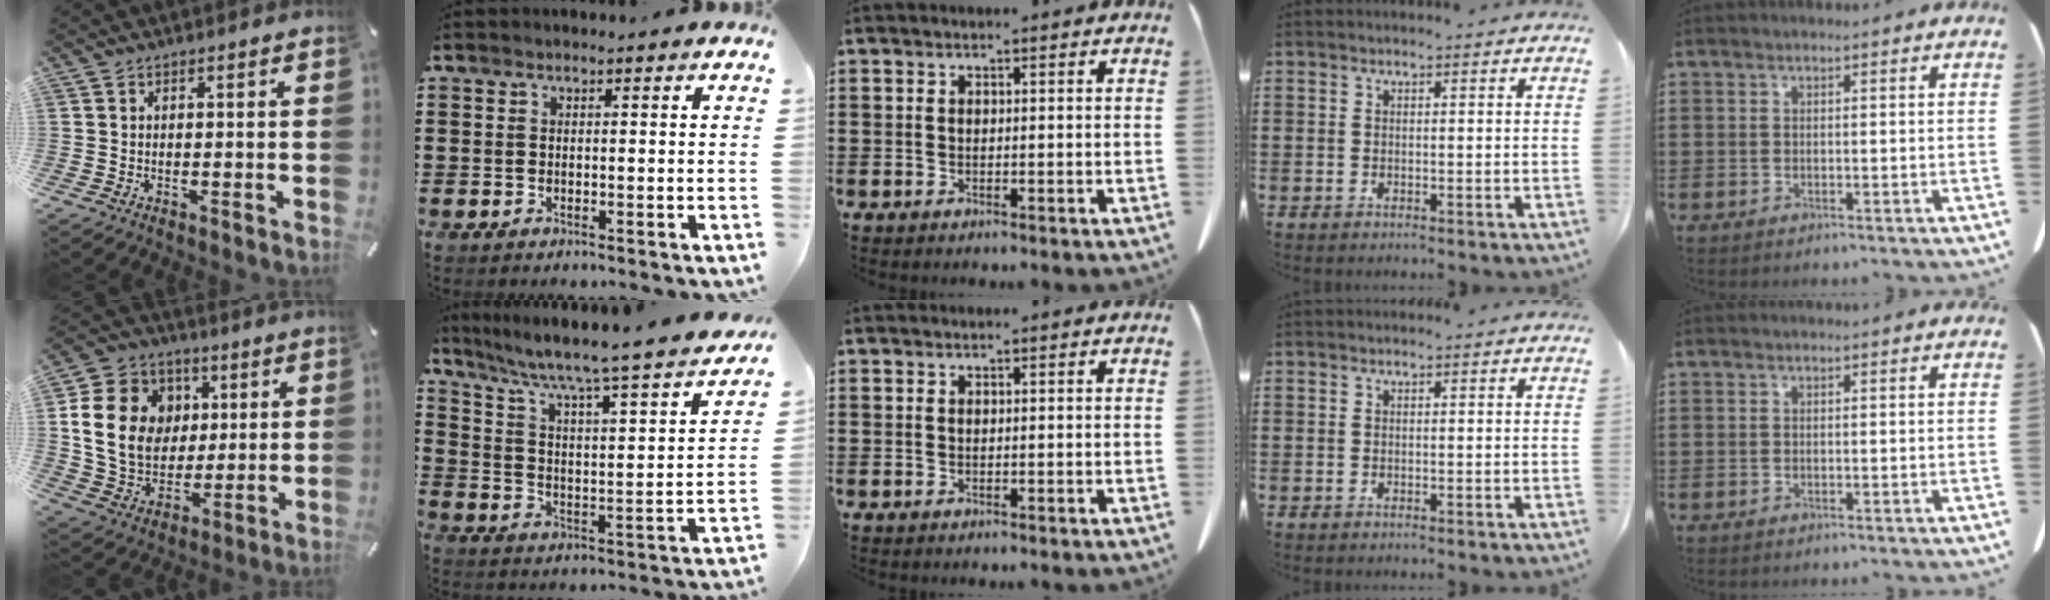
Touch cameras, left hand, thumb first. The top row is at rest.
{"thumb": {"total": 17.2, "force": [2.9, 14.8, 8.3], "torque": [-0.162, 0.010, 0.057]}, "index": {"total": 4.9, "force": [4.0, -0.2, 2.7], "torque": [-0.073, -0.047, 0.055]}}